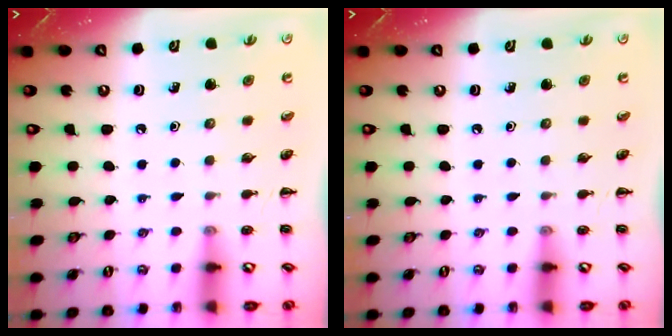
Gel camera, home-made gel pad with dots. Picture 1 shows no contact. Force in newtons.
{"total": 0.0}